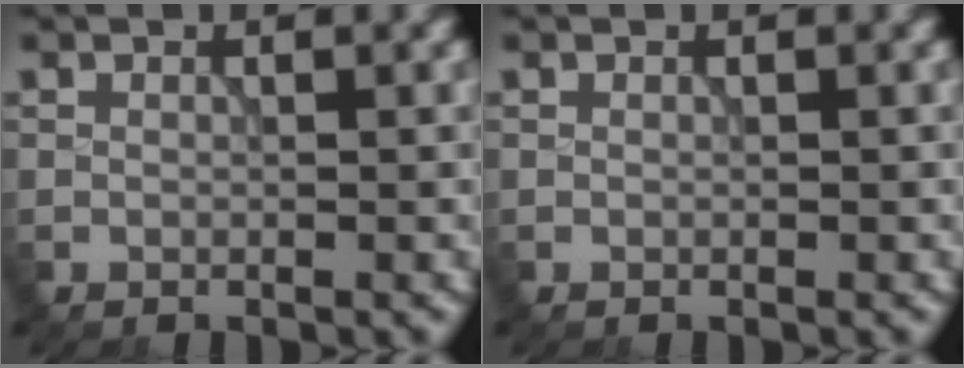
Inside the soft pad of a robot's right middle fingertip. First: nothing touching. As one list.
[{"total": 0.0}]